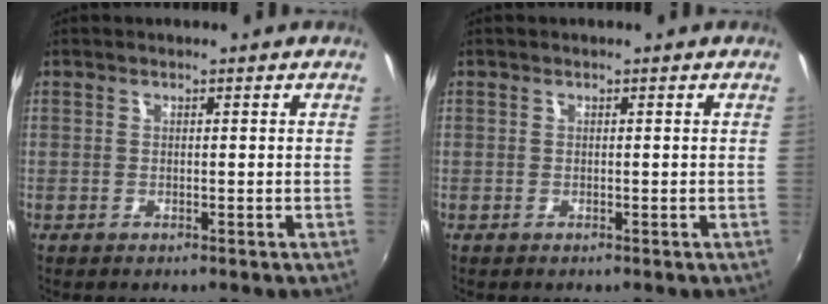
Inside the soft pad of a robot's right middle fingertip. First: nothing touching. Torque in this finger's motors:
{"motor_torque": [0.28, -0.40, 0.01, 0.00]}